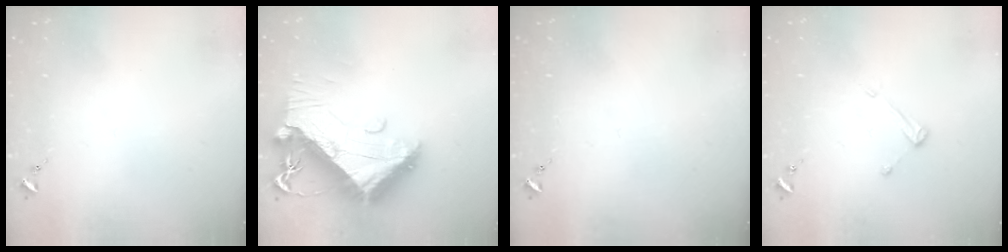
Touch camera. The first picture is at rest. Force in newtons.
{"total": 19.4, "press": 19.3, "slide": 2.1}
{"total": 0.0}
{"total": 3.9, "press": 3.9, "slide": 0.4}